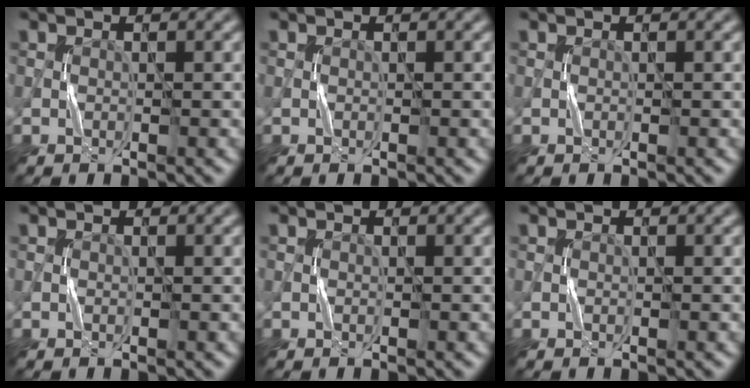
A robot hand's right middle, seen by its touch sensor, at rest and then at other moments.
{"total": 0.0}
{"total": 0.0}
{"total": 0.0}
{"total": 0.0}
{"total": 0.0}